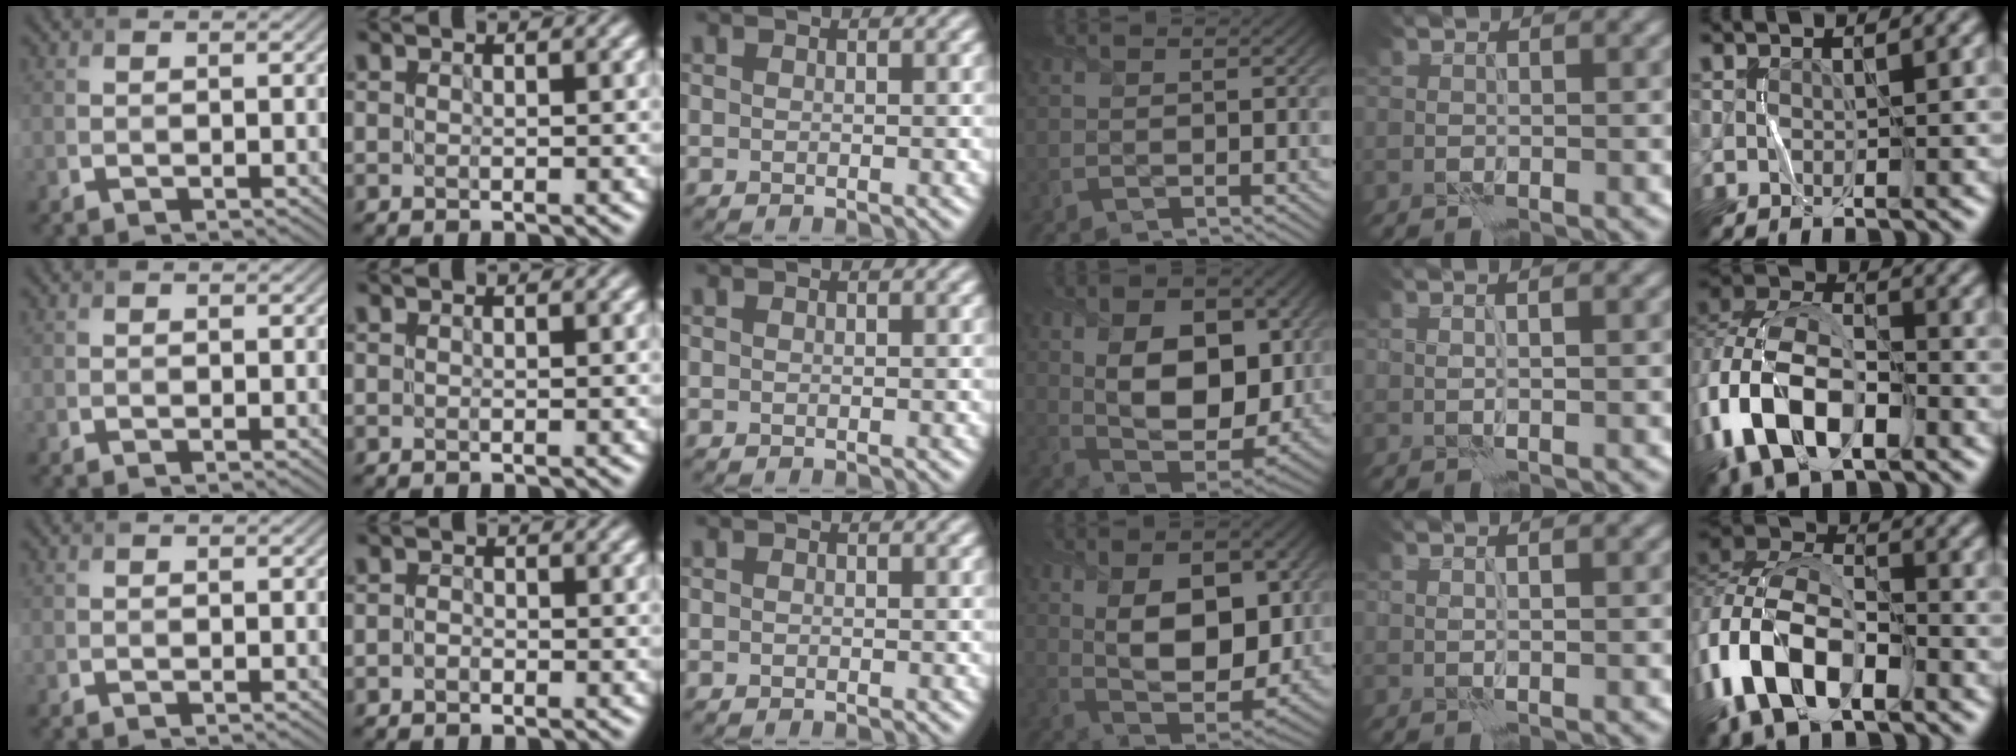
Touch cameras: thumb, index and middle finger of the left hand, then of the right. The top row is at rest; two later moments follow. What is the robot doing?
{"motion": "fold", "object": "scarf"}